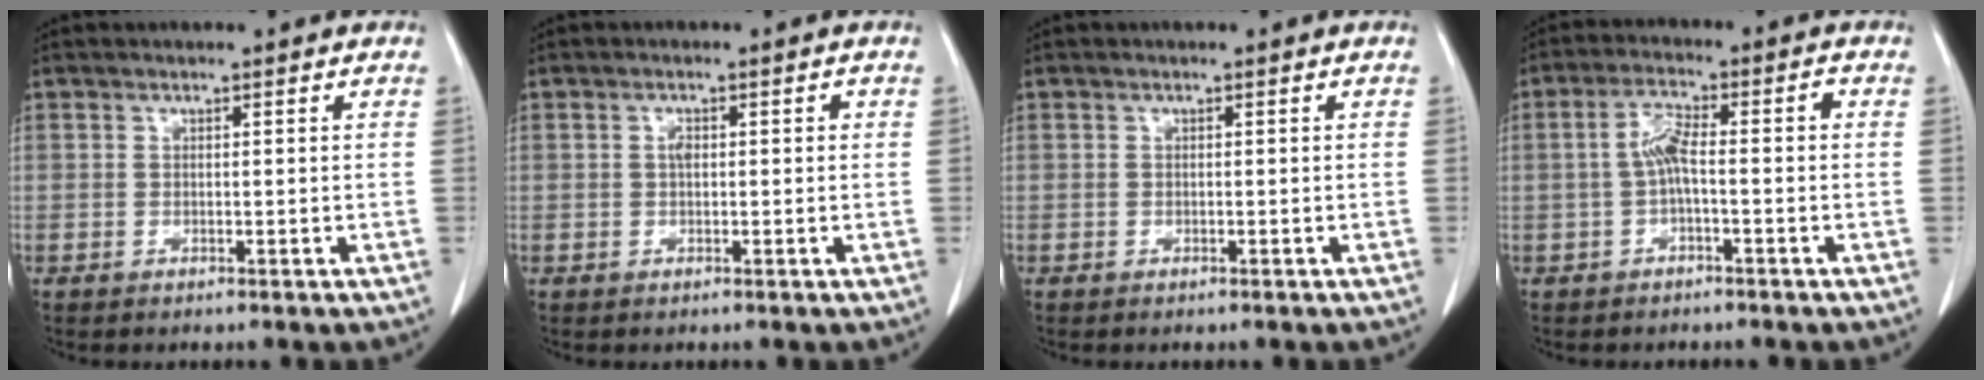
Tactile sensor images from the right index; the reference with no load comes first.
{"total": 1.7, "force": [0.2, 0.9, 1.4], "torque": [-0.026, 0.009, 0.004]}
{"total": 0.0}
{"total": 5.1, "force": [-0.6, 1.2, 4.9], "torque": [-0.100, 0.023, -0.010]}